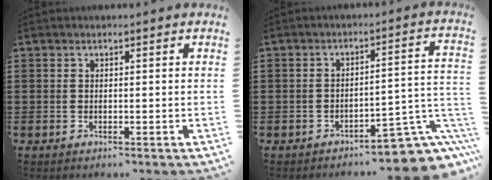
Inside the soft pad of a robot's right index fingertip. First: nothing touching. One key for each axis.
{"total": 7.4, "fx": -5.9, "fy": 1.9, "fz": 4.0, "tx": -0.047, "ty": 0.006, "tz": -0.109}